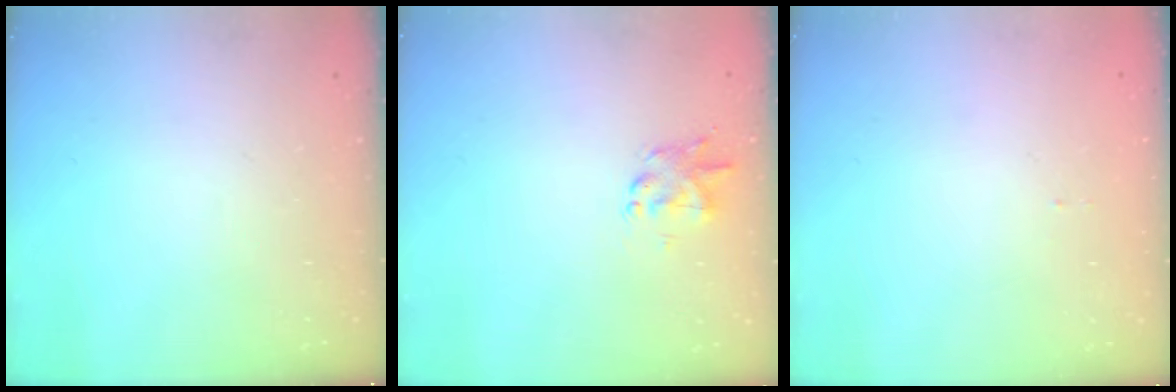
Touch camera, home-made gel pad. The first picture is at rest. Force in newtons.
{"total": 1.4, "press": 1.3, "slide": 0.5}
{"total": 1.0, "press": 1.0, "slide": 0.1}